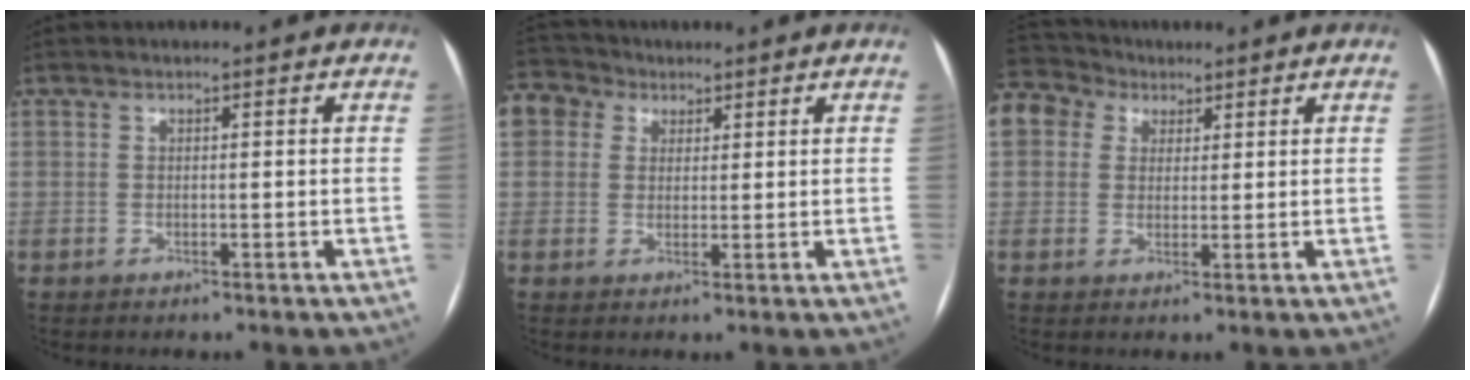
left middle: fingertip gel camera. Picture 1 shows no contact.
{"total": 9.8, "force": [5.1, 7.6, 3.6], "torque": [-0.099, 0.048, 0.096]}
{"total": 14.7, "force": [7.7, 11.0, 5.9], "torque": [-0.184, 0.076, 0.149]}